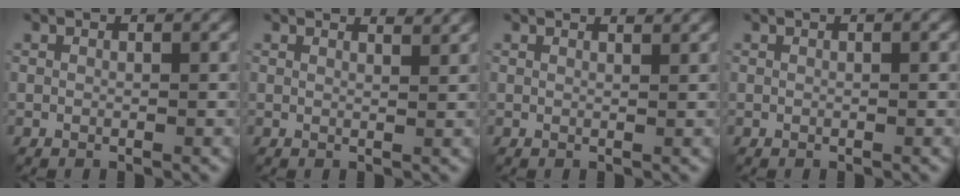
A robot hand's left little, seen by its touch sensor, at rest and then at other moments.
{"total": 2.0, "force": [1.8, 0.3, 0.6], "torque": [-0.007, 0.002, 0.015]}
{"total": 1.5, "force": [1.4, 0.2, 0.5], "torque": [-0.008, -0.002, 0.010]}
{"total": 0.7, "force": [0.3, 0.0, 0.6], "torque": [-0.009, 0.007, 0.005]}